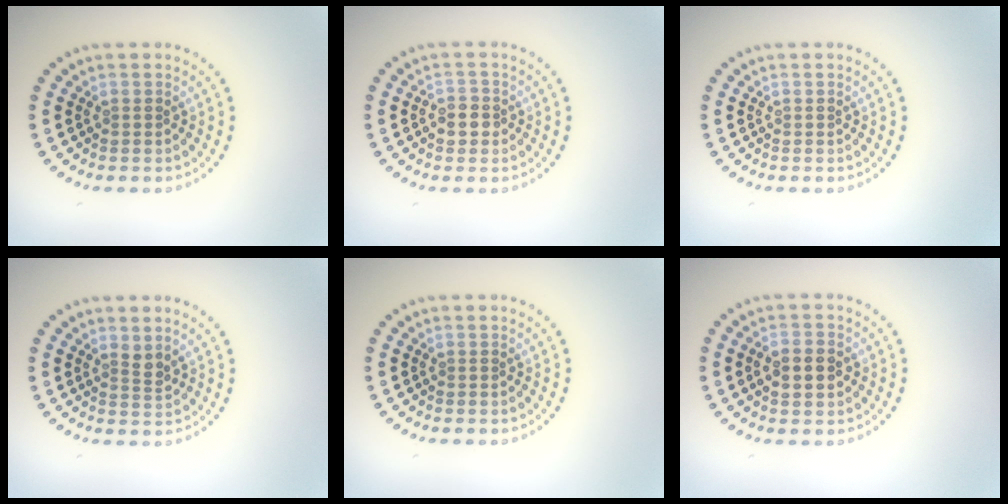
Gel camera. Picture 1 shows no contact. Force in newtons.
{"total": 1.7, "press": 1.7, "slide": 0.3}
{"total": 0.0}
{"total": 1.2, "press": 0.9, "slide": 0.8}
{"total": 0.0}
{"total": 3.4, "press": 3.4, "slide": 0.2}